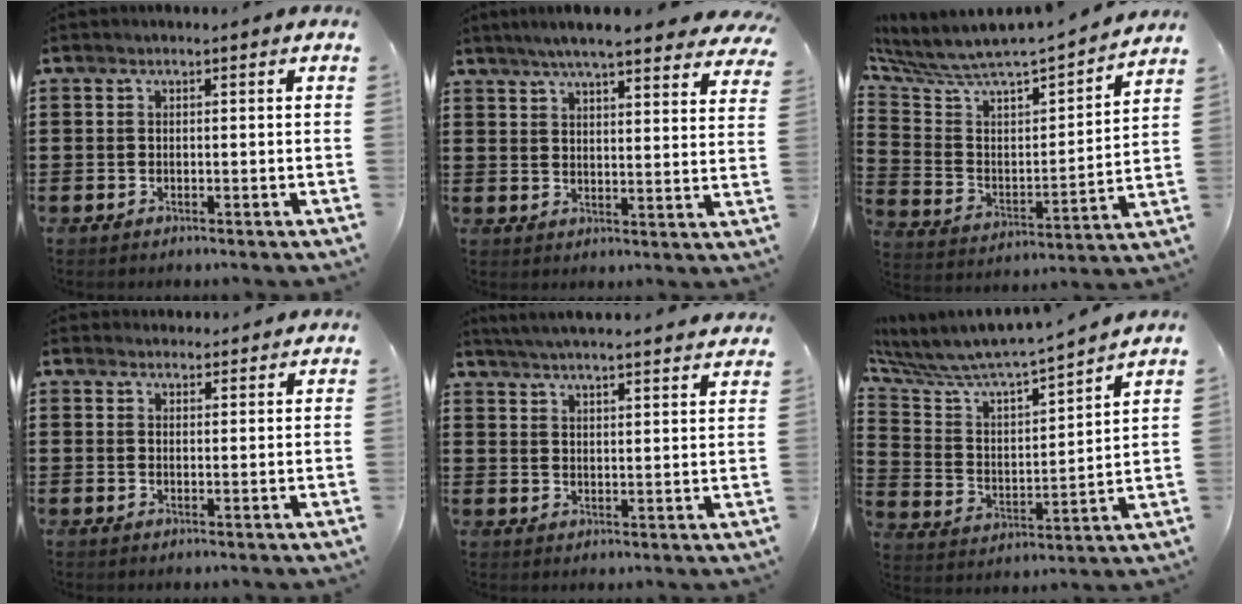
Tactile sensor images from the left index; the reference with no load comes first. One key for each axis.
{"total": 6.4, "fx": 5.8, "fy": -0.1, "fz": 2.8, "tx": -0.075, "ty": -0.019, "tz": 0.101}
{"total": 4.9, "fx": 4.6, "fy": 0.8, "fz": 1.5, "tx": -0.060, "ty": -0.059, "tz": 0.070}
{"total": 2.3, "fx": 2.2, "fy": 0.5, "fz": -0.1, "tx": 0.004, "ty": -0.005, "tz": 0.041}
{"total": 4.8, "fx": 4.6, "fy": -0.7, "fz": 1.0, "tx": -0.036, "ty": -0.026, "tz": 0.081}
{"total": 6.0, "fx": 5.8, "fy": 0.6, "fz": 1.6, "tx": -0.067, "ty": -0.060, "tz": 0.091}